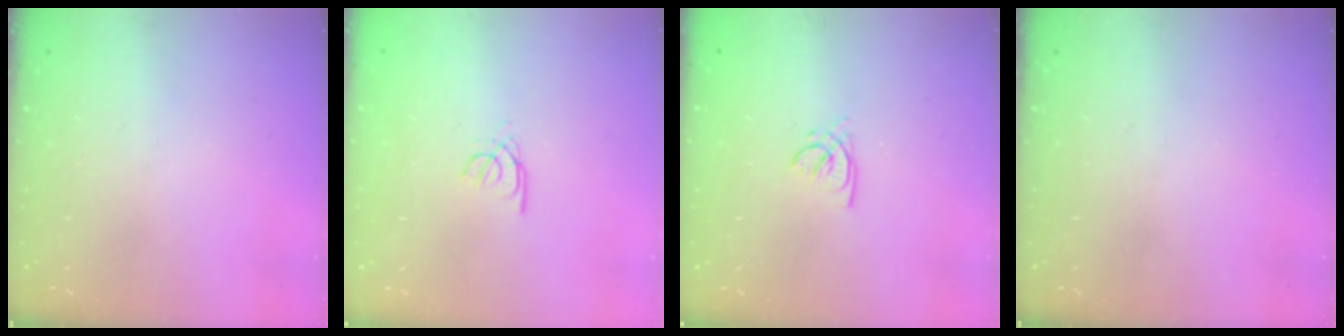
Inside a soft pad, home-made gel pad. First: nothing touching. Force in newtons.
{"total": 2.4, "press": 2.4, "slide": 0.3}
{"total": 2.6, "press": 2.6, "slide": 0.2}
{"total": 0.0}